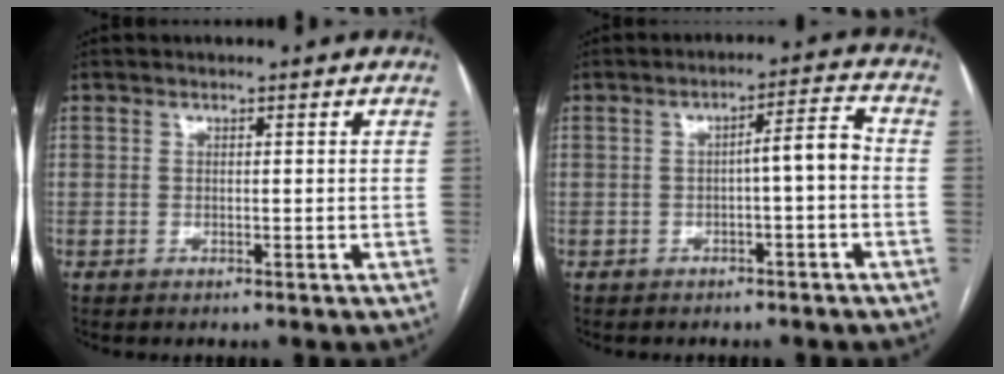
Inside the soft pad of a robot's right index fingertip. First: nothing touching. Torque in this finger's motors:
{"motor_torque": [0.62, -0.22, 0.40, 0.07]}